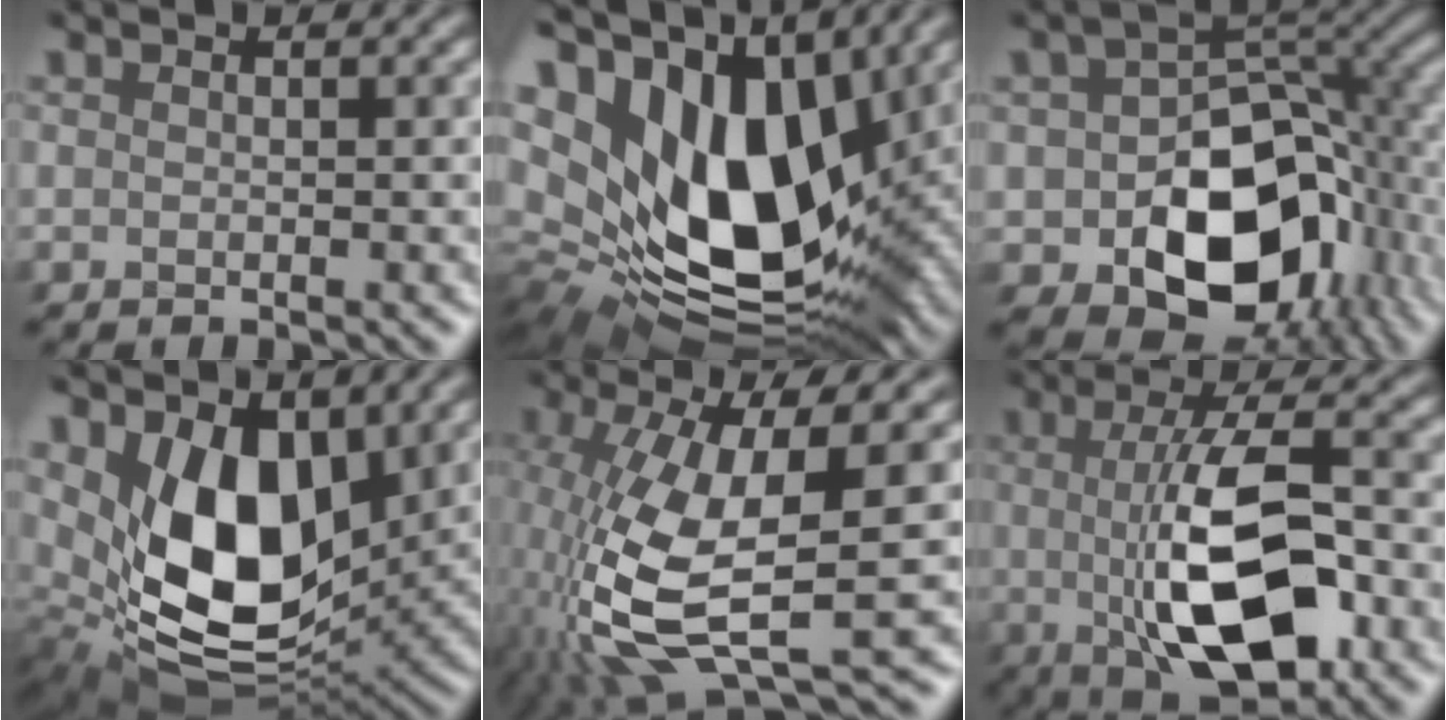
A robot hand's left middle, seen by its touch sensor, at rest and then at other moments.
{"total": 18.6, "force": [4.6, 11.3, 14.0], "torque": [-0.279, -0.001, 0.089]}
{"total": 12.7, "force": [-3.6, 8.2, 9.0], "torque": [-0.132, -0.019, -0.053]}
{"total": 10.7, "force": [2.3, 6.3, 8.3], "torque": [-0.148, -0.024, 0.042]}
{"total": 11.3, "force": [-1.8, 4.3, 10.3], "torque": [-0.244, -0.033, -0.024]}
{"total": 9.5, "force": [-1.2, 3.1, 8.9], "torque": [-0.152, -0.003, -0.021]}